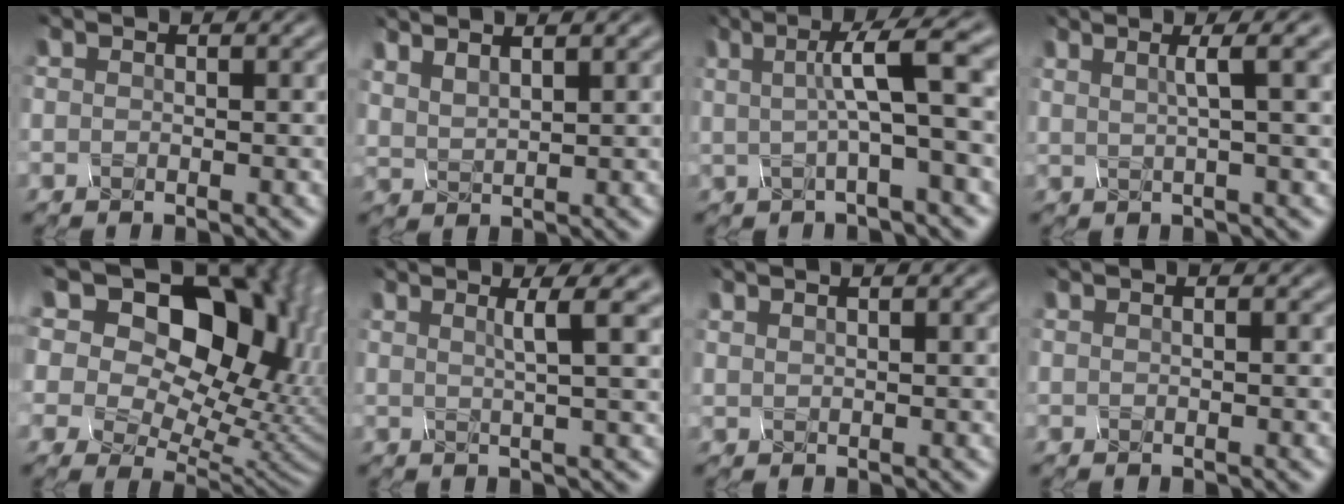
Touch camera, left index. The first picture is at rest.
{"total": 2.8, "force": [2.1, 0.8, 1.5], "torque": [-0.040, 0.009, 0.040]}
{"total": 5.3, "force": [0.4, 0.8, 5.3], "torque": [-0.095, 0.008, 0.015]}
{"total": 4.7, "force": [2.1, 1.0, 4.1], "torque": [-0.057, 0.019, 0.029]}
{"total": 17.4, "force": [7.1, 11.0, 11.4], "torque": [-0.209, 0.060, 0.132]}
{"total": 3.2, "force": [1.4, 0.1, 2.9], "torque": [-0.054, 0.004, 0.035]}
{"total": 1.2, "force": [0.9, 0.3, 0.7], "torque": [-0.009, 0.007, 0.015]}
{"total": 1.6, "force": [0.9, 0.8, 1.0], "torque": [-0.001, 0.020, -0.008]}